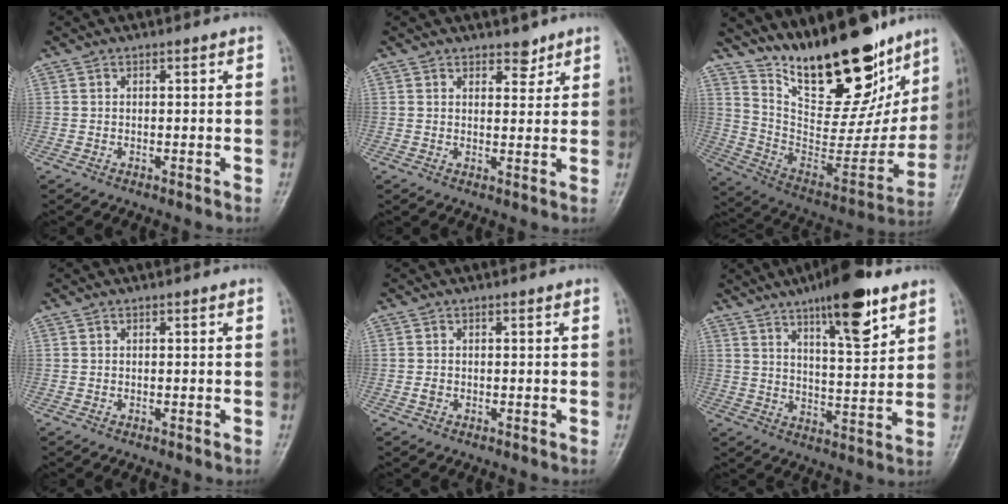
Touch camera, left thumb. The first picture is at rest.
{"total": 3.1, "force": [2.4, 1.6, 1.1], "torque": [0.002, -0.016, 0.036]}
{"total": 27.4, "force": [19.5, 10.6, 16.0], "torque": [-0.201, -0.098, 0.327]}
{"total": 0.0}
{"total": 1.0, "force": [0.0, 0.7, 0.7], "torque": [-0.009, 0.001, 0.001]}
{"total": 12.7, "force": [7.8, 3.6, 9.3], "torque": [-0.120, -0.043, 0.120]}